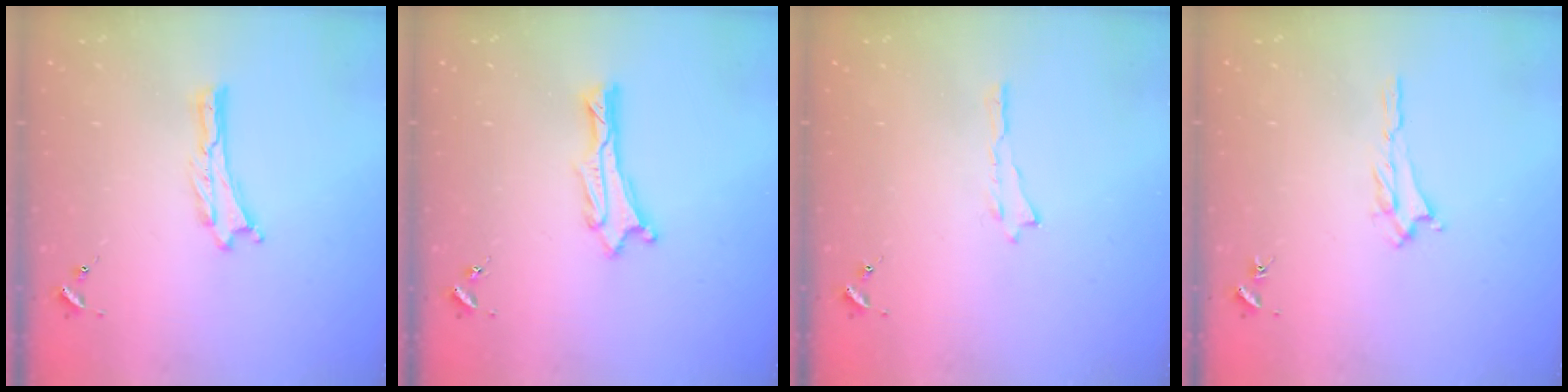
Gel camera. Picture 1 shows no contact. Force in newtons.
{"total": 0.9, "press": 0.8, "slide": 0.1}
{"total": 0.0}
{"total": 1.2, "press": 1.1, "slide": 0.5}